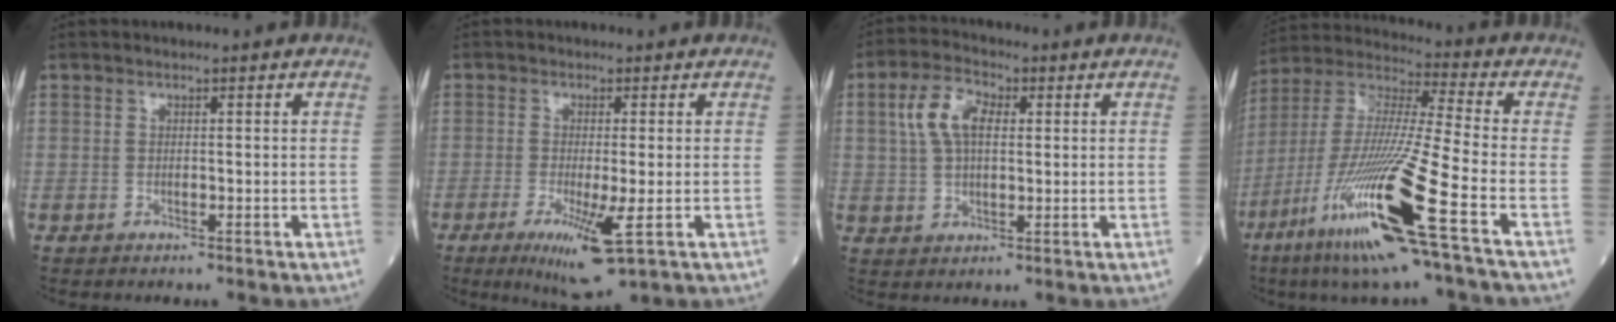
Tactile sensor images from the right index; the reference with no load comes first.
{"total": 7.9, "force": [-2.9, 0.9, 7.4], "torque": [-0.132, -0.024, -0.040]}
{"total": 7.0, "force": [1.9, 3.6, 5.7], "torque": [-0.126, 0.019, 0.038]}
{"total": 20.0, "force": [-9.1, -0.4, 17.8], "torque": [-0.401, -0.050, -0.179]}